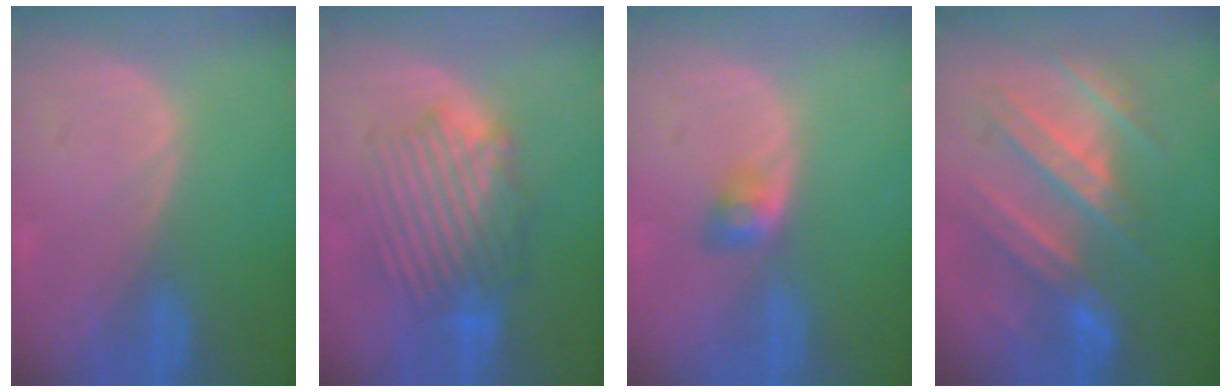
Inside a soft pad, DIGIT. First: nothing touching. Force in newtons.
{"total": 8.9, "press": 8.6, "slide": 2.3}
{"total": 3.0, "press": 2.7, "slide": 1.3}
{"total": 9.9, "press": 9.5, "slide": 2.8}